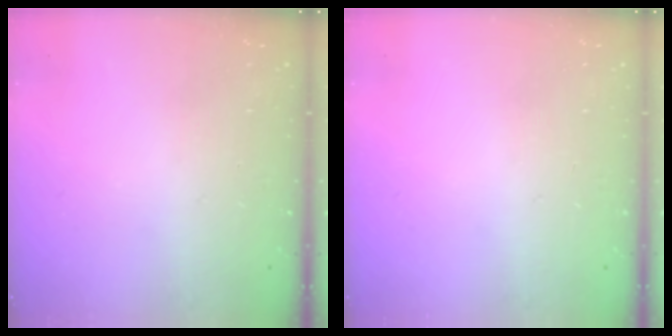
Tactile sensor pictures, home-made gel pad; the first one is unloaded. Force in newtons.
{"total": 0.0}